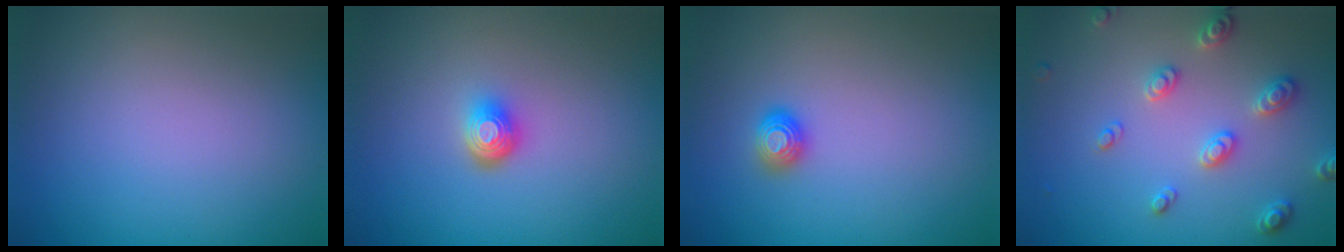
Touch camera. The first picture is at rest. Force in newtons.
{"total": 1.9, "press": 1.4, "slide": 1.3}
{"total": 1.1, "press": 1.1, "slide": 0.2}
{"total": 2.7, "press": 2.7, "slide": 0.4}